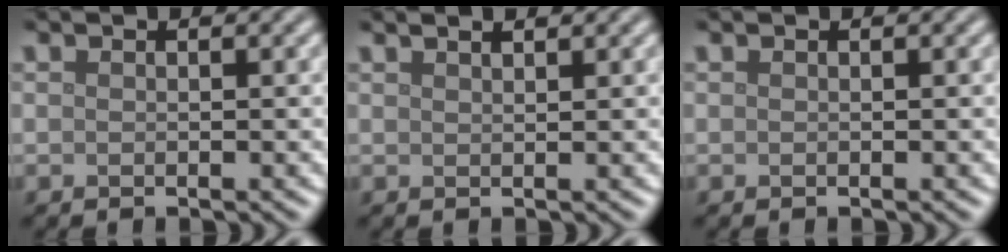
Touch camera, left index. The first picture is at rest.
{"total": 2.0, "force": [1.5, 0.7, 1.1], "torque": [-0.002, 0.003, 0.000]}
{"total": 0.0}